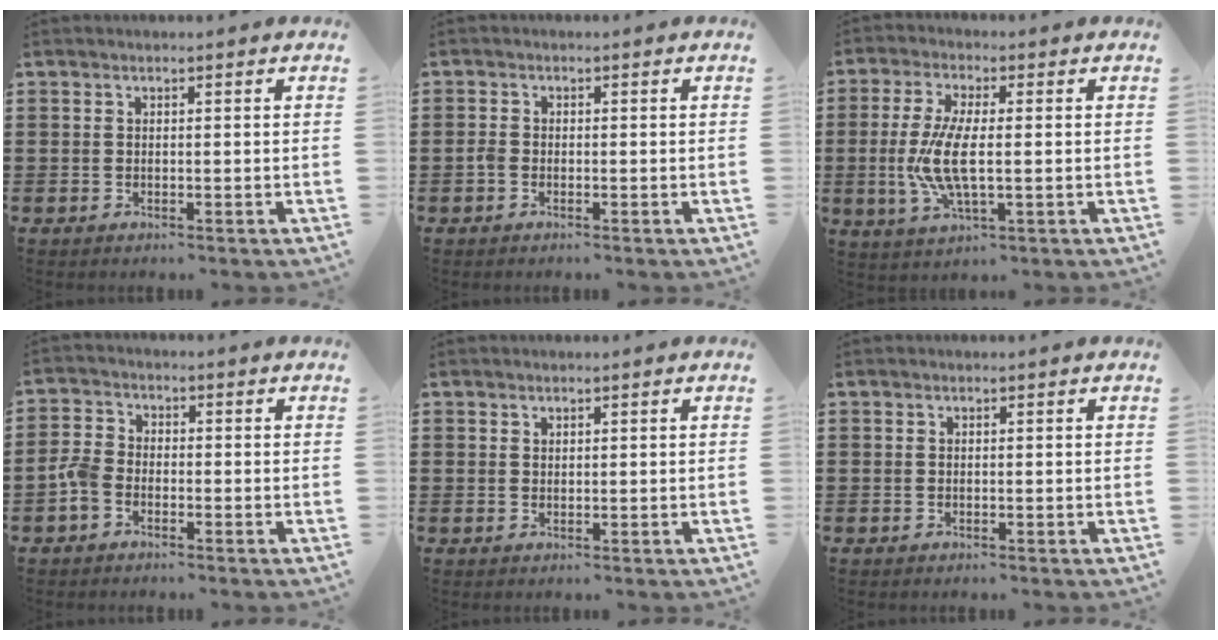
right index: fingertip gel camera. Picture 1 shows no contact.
{"total": 1.2, "force": [-0.6, 0.8, 0.7], "torque": [-0.031, -0.006, -0.016]}
{"total": 8.3, "force": [-0.6, 2.7, 7.8], "torque": [-0.178, -0.012, -0.021]}
{"total": 3.3, "force": [-1.9, 2.0, 1.8], "torque": [-0.056, 0.000, -0.042]}
{"total": 0.7, "force": [0.6, 0.4, 0.1], "torque": [-0.003, 0.001, 0.012]}
{"total": 0.0}